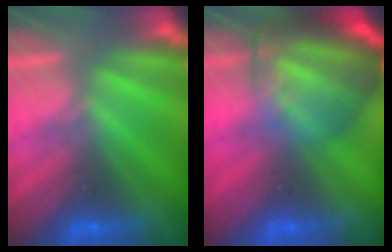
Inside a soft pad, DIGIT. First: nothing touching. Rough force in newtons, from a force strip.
{"total": 7.2}